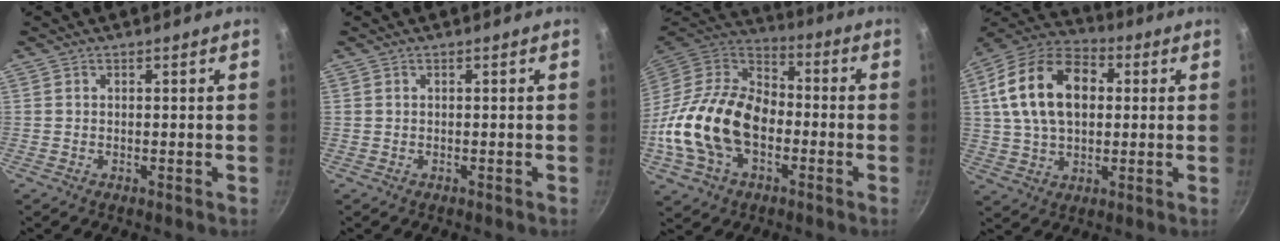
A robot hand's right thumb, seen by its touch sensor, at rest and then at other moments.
{"total": 0.0}
{"total": 22.8, "force": [-4.8, 15.2, 16.3], "torque": [-0.291, 0.036, -0.100]}
{"total": 19.4, "force": [3.8, 12.7, 14.1], "torque": [-0.231, 0.021, 0.053]}